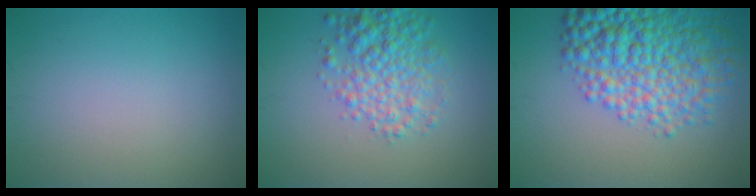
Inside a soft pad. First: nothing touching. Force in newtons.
{"total": 5.0, "press": 5.0, "slide": 0.1}
{"total": 9.2, "press": 9.2, "slide": 0.3}